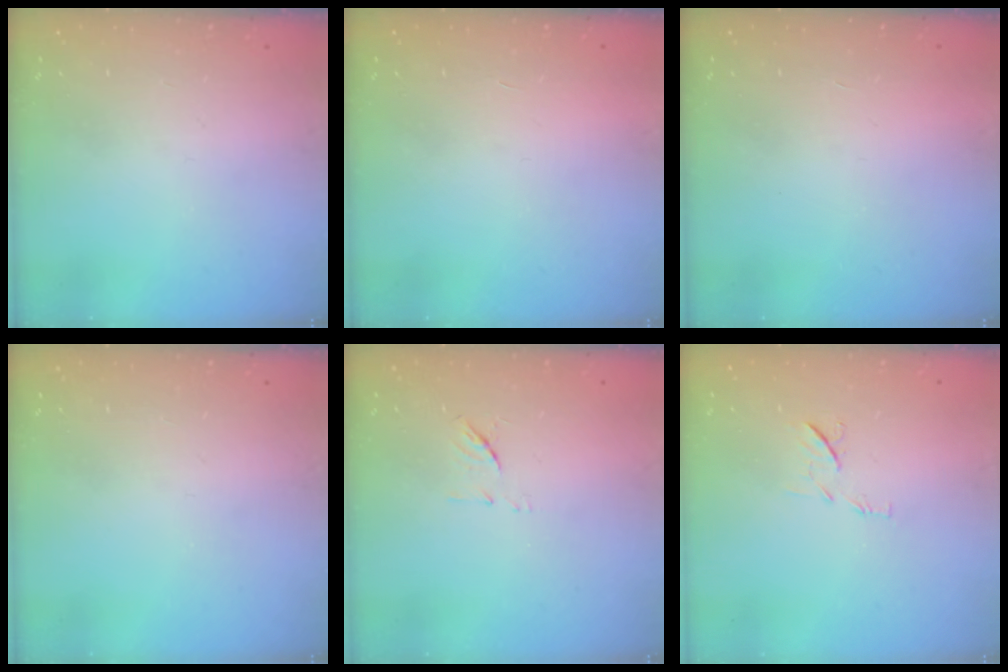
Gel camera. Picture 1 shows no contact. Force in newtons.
{"total": 1.7, "press": 1.7, "slide": 0.1}
{"total": 1.6, "press": 1.6, "slide": 0.1}
{"total": 0.0}
{"total": 6.8, "press": 6.6, "slide": 1.2}
{"total": 6.5, "press": 6.5, "slide": 0.7}